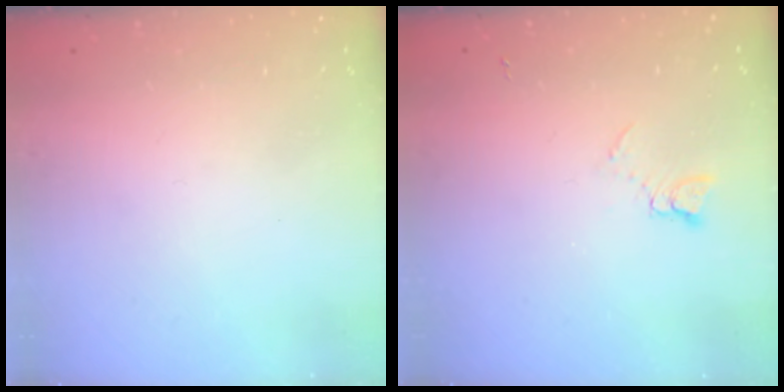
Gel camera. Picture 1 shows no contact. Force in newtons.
{"total": 3.3, "press": 3.3, "slide": 0.5}